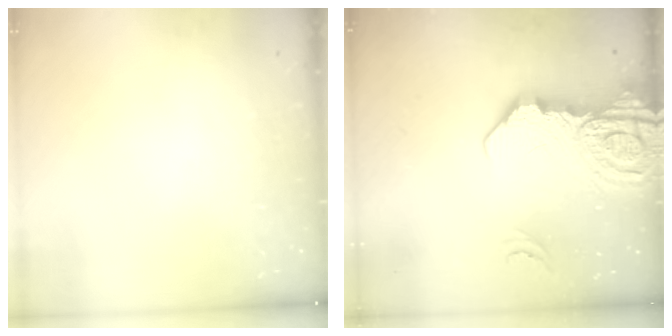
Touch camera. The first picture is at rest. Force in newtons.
{"total": 19.9, "press": 19.7, "slide": 2.5}